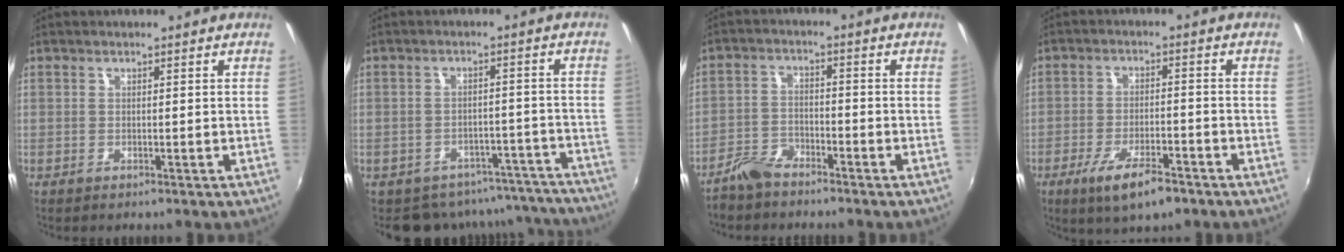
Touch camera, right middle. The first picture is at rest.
{"total": 13.7, "force": [-12.3, 5.6, 2.1], "torque": [-0.033, 0.030, -0.137]}
{"total": 5.4, "force": [-4.6, 2.0, 1.9], "torque": [-0.049, 0.006, -0.089]}
{"total": 9.1, "force": [-5.9, 2.7, 6.5], "torque": [-0.138, -0.022, -0.098]}